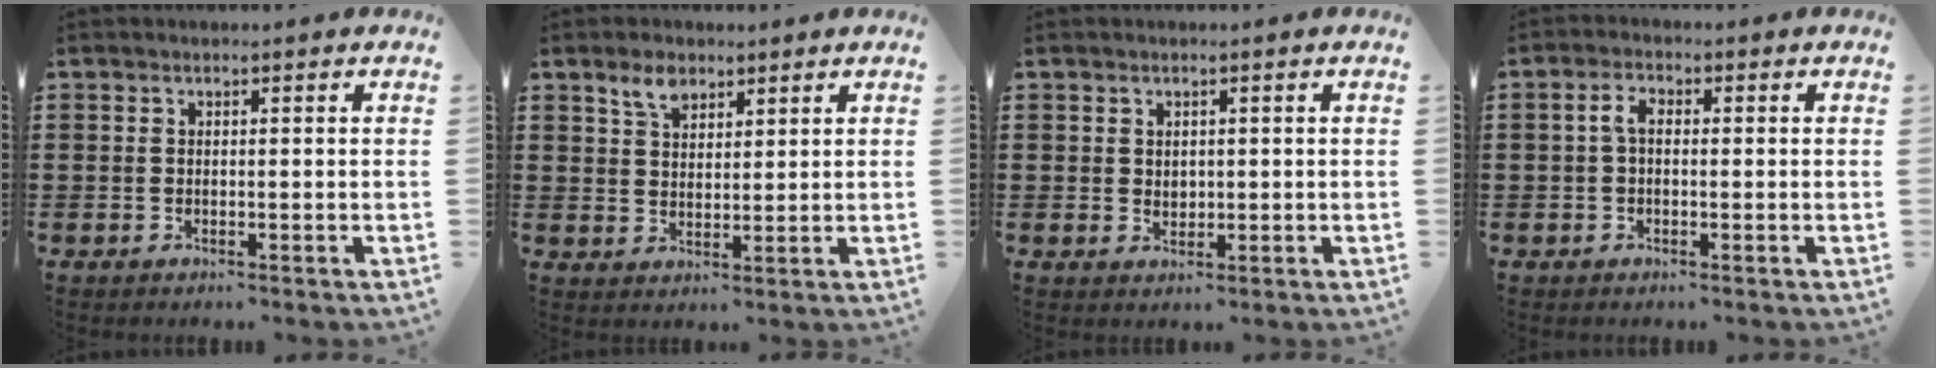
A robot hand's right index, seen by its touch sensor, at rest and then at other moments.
{"total": 4.0, "force": [2.8, 2.1, 1.8], "torque": [-0.038, 0.004, 0.051]}
{"total": 1.3, "force": [0.7, 1.0, 0.3], "torque": [-0.007, 0.006, 0.013]}
{"total": 2.7, "force": [0.0, 1.4, 2.3], "torque": [-0.053, 0.004, -0.003]}